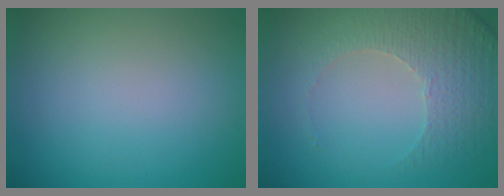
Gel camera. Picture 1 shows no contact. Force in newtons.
{"total": 4.9, "press": 3.6, "slide": 3.3}